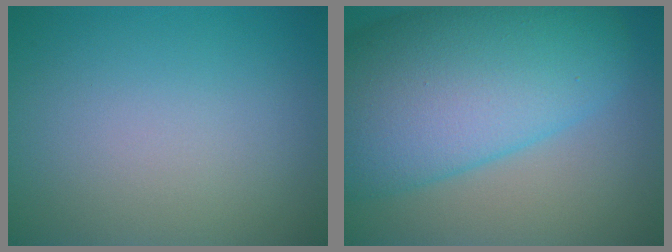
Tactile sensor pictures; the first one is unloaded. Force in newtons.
{"total": 13.8, "press": 13.8, "slide": 0.3}